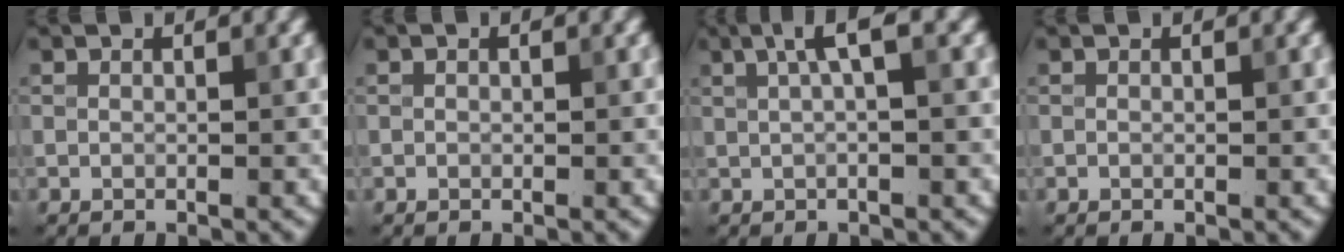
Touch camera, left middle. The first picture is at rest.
{"total": 0.0}
{"total": 2.8, "force": [1.0, 0.5, 2.6], "torque": [-0.041, 0.010, 0.017]}
{"total": 0.0}